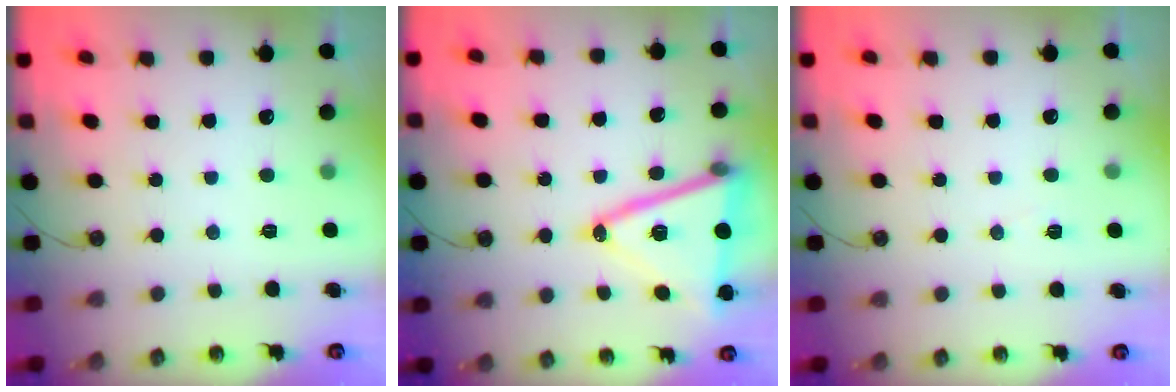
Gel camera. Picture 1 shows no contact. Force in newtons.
{"total": 19.0, "press": 18.7, "slide": 3.5}
{"total": 6.2, "press": 4.4, "slide": 4.4}